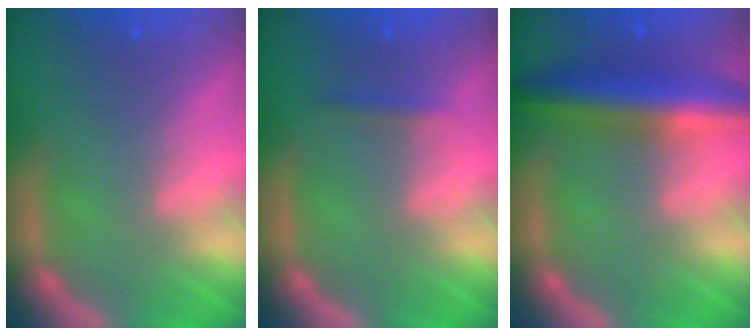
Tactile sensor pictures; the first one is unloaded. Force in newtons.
{"total": 0.9}
{"total": 6.5}